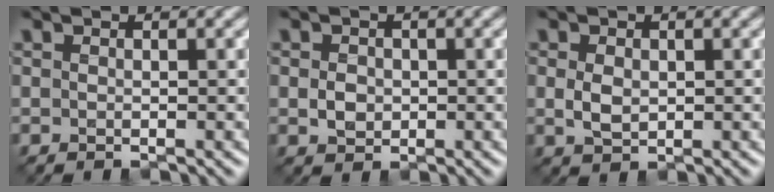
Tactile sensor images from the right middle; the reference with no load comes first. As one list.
[{"total": 1.5, "force": [-0.2, 1.4, 0.6], "torque": [-0.013, -0.004, -0.005]}, {"total": 1.7, "force": [0.0, 1.3, 1.1], "torque": [-0.024, -0.001, 0.001]}]